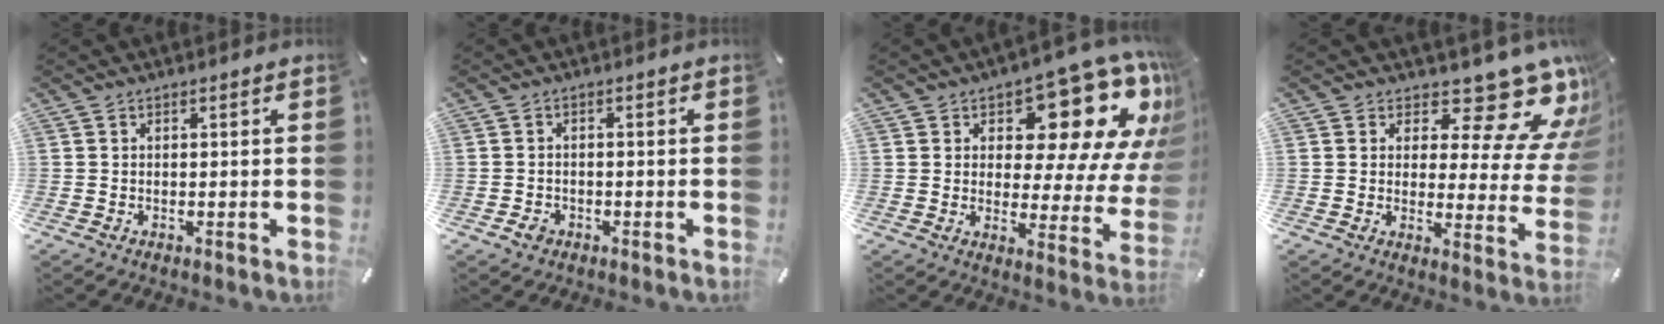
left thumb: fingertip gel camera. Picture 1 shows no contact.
{"total": 2.4, "force": [-1.1, 1.9, 1.0], "torque": [-0.016, 0.007, -0.022]}
{"total": 18.5, "force": [10.8, 9.2, 11.8], "torque": [-0.142, -0.090, 0.175]}
{"total": 13.2, "force": [9.7, 5.5, 7.0], "torque": [-0.080, -0.088, 0.162]}